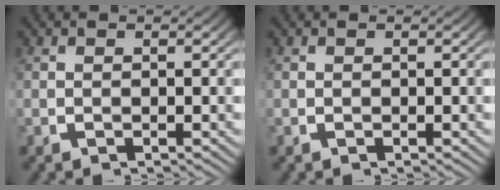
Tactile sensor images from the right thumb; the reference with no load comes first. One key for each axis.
{"total": 0.0}